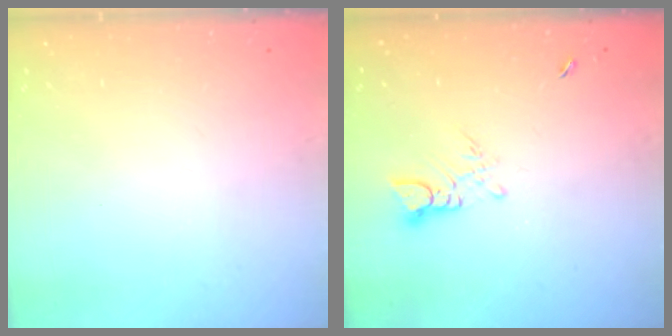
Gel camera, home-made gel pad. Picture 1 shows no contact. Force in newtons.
{"total": 3.0, "press": 2.9, "slide": 0.3}